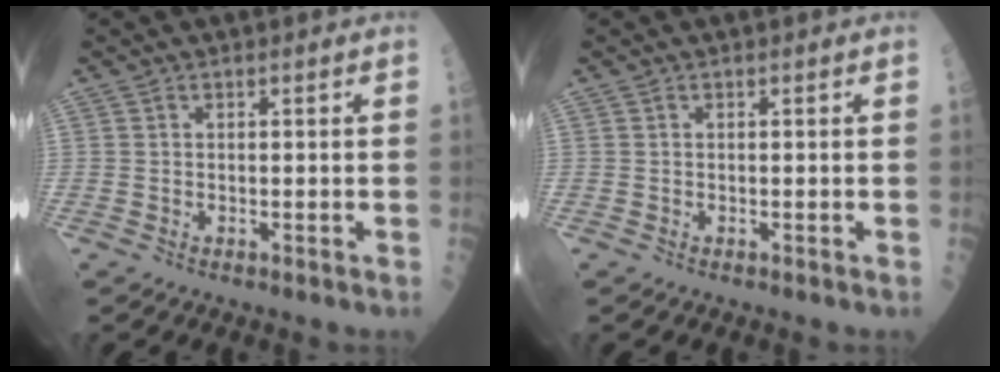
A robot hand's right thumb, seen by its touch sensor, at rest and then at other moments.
{"total": 0.0}